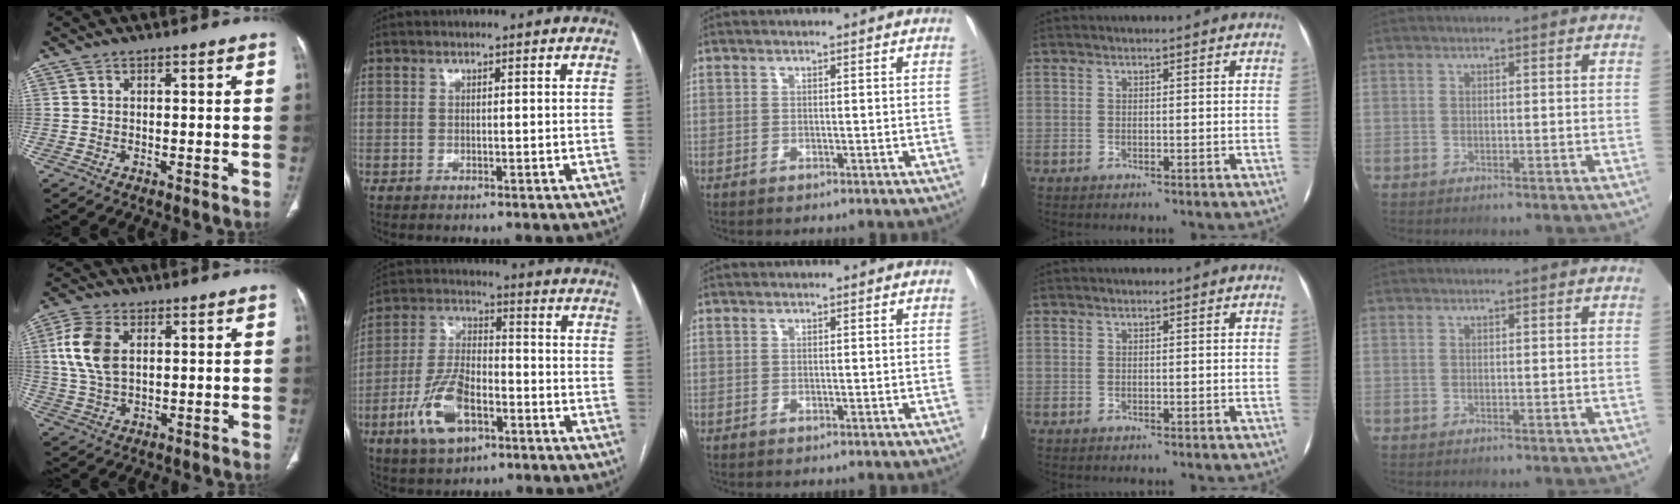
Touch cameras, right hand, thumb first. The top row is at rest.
{"thumb": {"total": 9.7, "force": [2.3, 5.9, 7.3], "torque": [-0.156, 0.001, 0.047]}, "index": {"total": 11.7, "force": [-5.2, 5.2, 9.1], "torque": [-0.203, 0.007, -0.092]}}